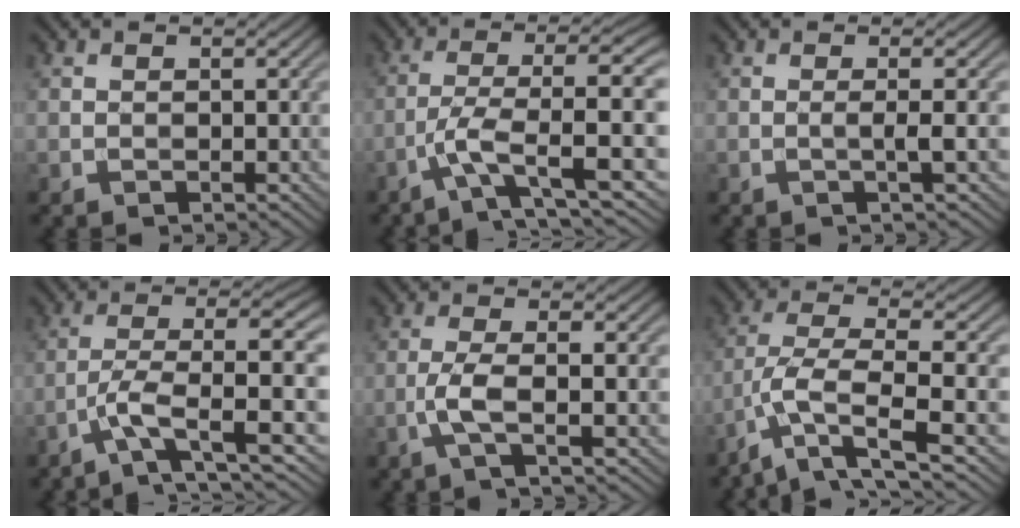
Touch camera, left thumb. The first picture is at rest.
{"total": 8.6, "force": [-2.0, 2.0, 8.2], "torque": [-0.139, 0.014, -0.041]}
{"total": 2.5, "force": [-0.1, 0.2, 2.5], "torque": [-0.042, 0.006, -0.011]}
{"total": 7.7, "force": [-2.4, 1.5, 7.2], "torque": [-0.126, 0.014, -0.051]}
{"total": 4.3, "force": [-1.1, 0.6, 4.1], "torque": [-0.083, 0.008, -0.032]}
{"total": 8.8, "force": [-4.3, 2.3, 7.4], "torque": [-0.152, -0.004, -0.088]}